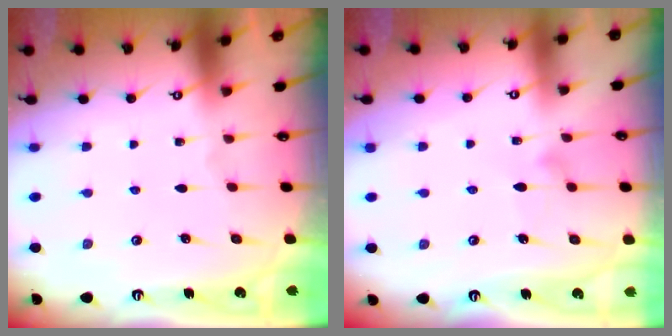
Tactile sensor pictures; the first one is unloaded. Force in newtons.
{"total": 8.2, "press": 8.2, "slide": 0.3}